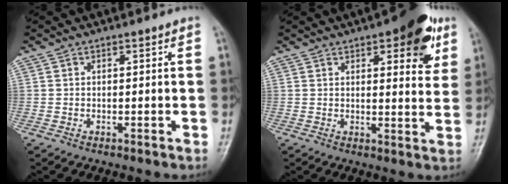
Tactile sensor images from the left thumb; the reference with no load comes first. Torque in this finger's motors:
{"motor_torque": [1.08, 0.77, 0.84, -0.56, 0.01]}